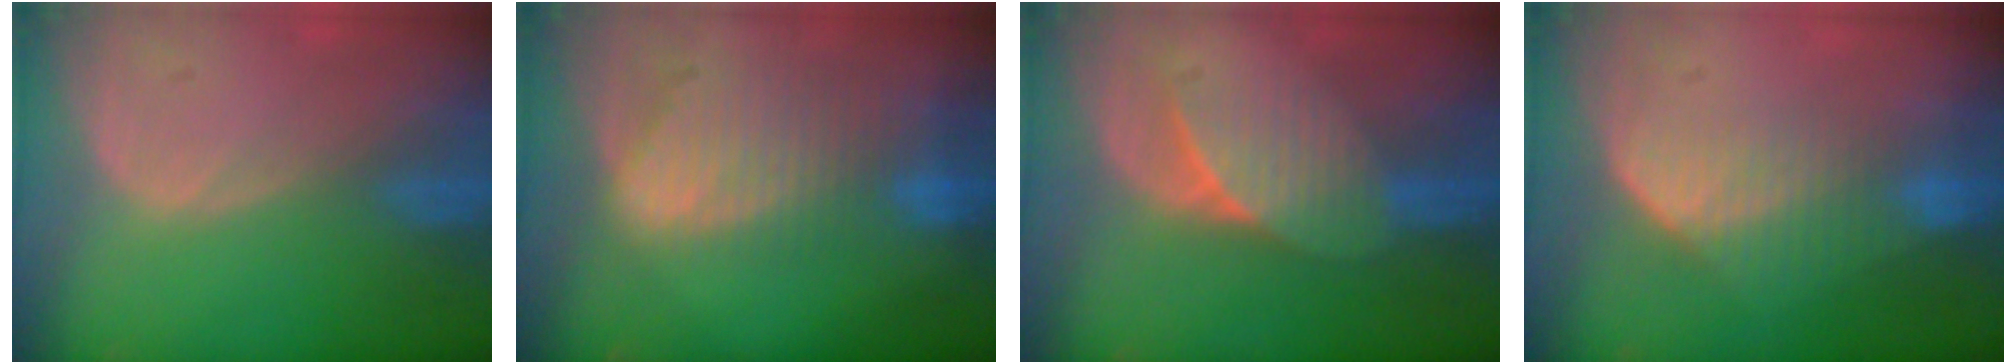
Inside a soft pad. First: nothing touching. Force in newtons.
{"total": 9.3, "press": 8.2, "slide": 4.5}
{"total": 6.9, "press": 6.3, "slide": 2.9}
{"total": 7.2, "press": 6.1, "slide": 3.8}